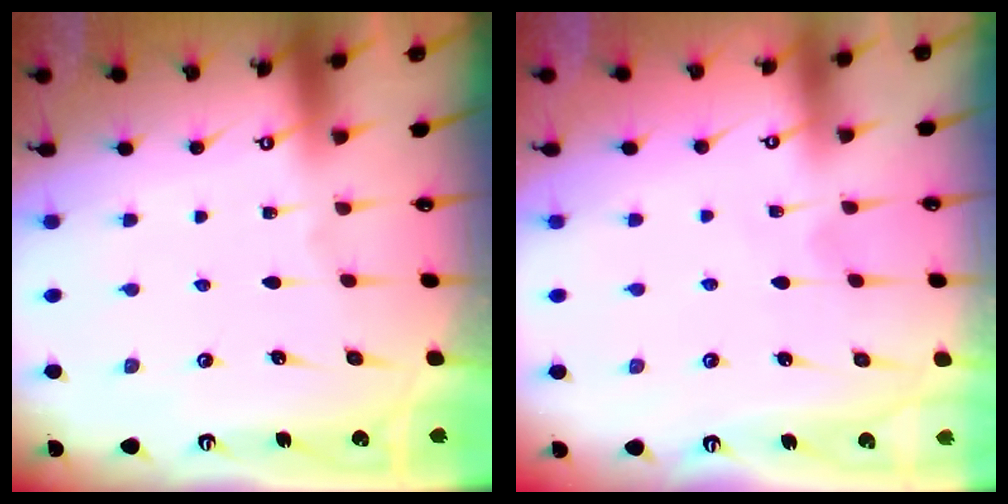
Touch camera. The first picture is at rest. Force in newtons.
{"total": 2.6, "press": 2.6, "slide": 0.2}